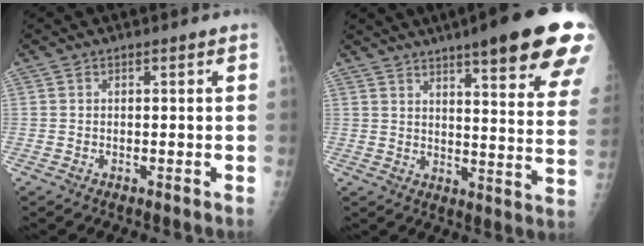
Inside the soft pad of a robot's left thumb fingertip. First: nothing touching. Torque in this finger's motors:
{"motor_torque": [3.45, 1.55, 1.81, -0.96, 0.16]}